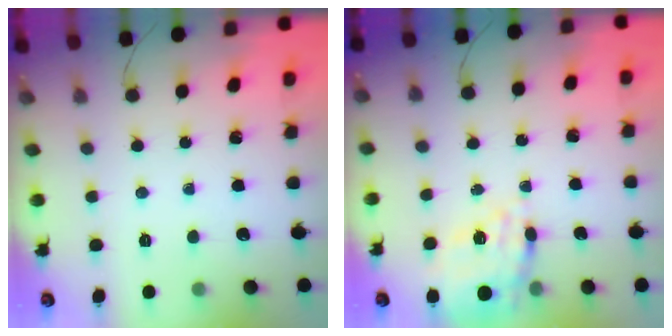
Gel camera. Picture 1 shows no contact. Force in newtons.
{"total": 11.4, "press": 10.8, "slide": 3.9}